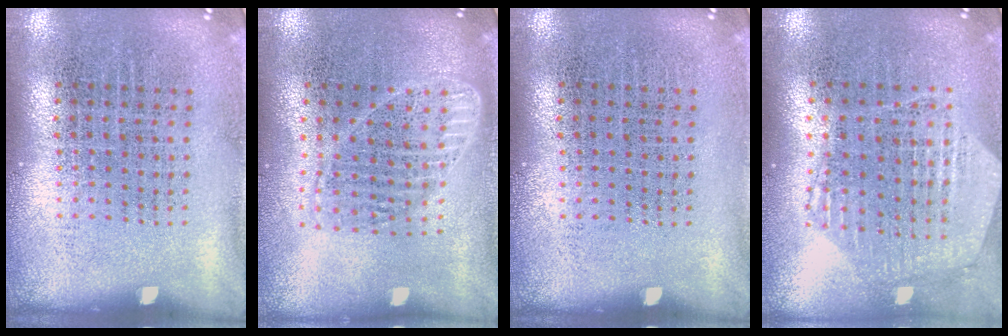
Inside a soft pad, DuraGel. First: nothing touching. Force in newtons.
{"total": 1.8, "press": 1.6, "slide": 0.9}
{"total": 0.0}
{"total": 1.2, "press": 1.2, "slide": 0.2}